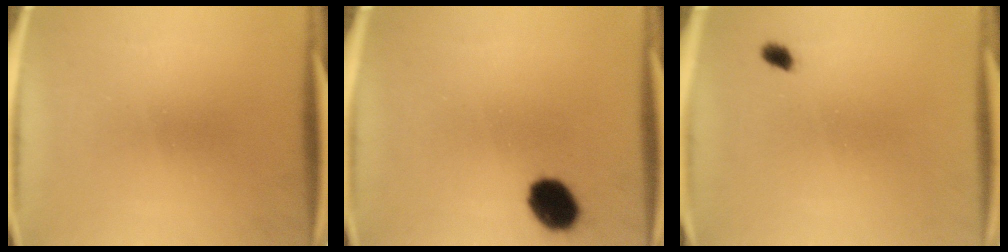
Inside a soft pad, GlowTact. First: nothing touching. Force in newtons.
{"total": 8.6}
{"total": 1.4}